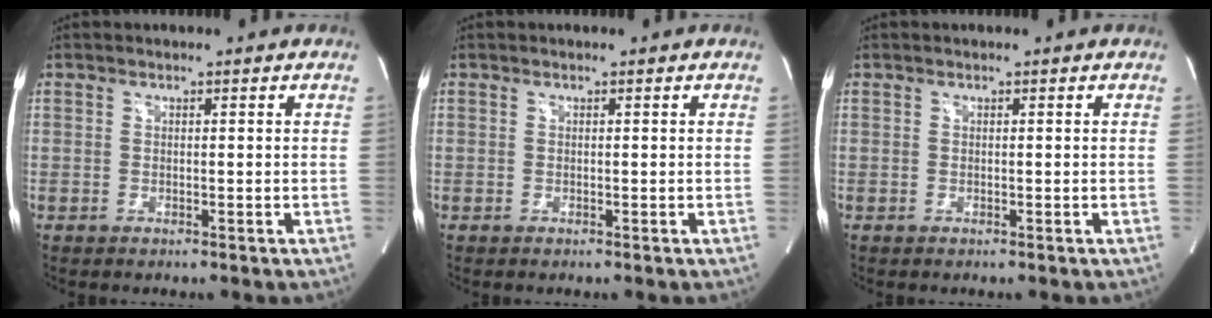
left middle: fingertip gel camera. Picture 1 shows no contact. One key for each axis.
{"total": 0.0}
{"total": 0.0}